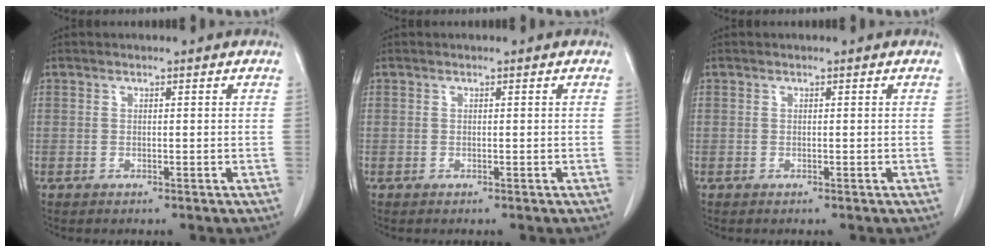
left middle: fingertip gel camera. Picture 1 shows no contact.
{"total": 0.0}
{"total": 0.0}